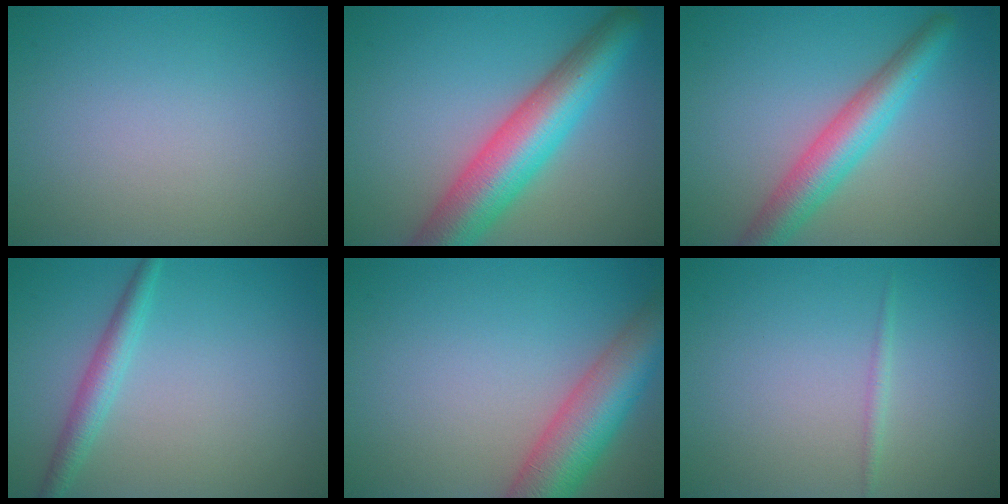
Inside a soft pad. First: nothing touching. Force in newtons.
{"total": 8.7, "press": 8.7, "slide": 0.4}
{"total": 5.2, "press": 5.1, "slide": 0.2}
{"total": 2.4, "press": 2.4, "slide": 0.1}
{"total": 7.9, "press": 7.9, "slide": 0.4}
{"total": 0.7, "press": 0.7, "slide": 0.0}